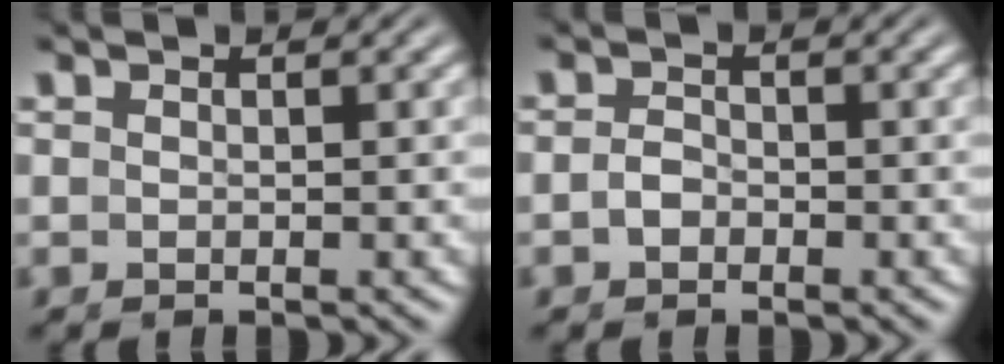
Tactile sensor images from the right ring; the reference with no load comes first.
{"total": 1.1, "force": [-0.7, 0.7, 0.4], "torque": [-0.015, -0.007, -0.010]}